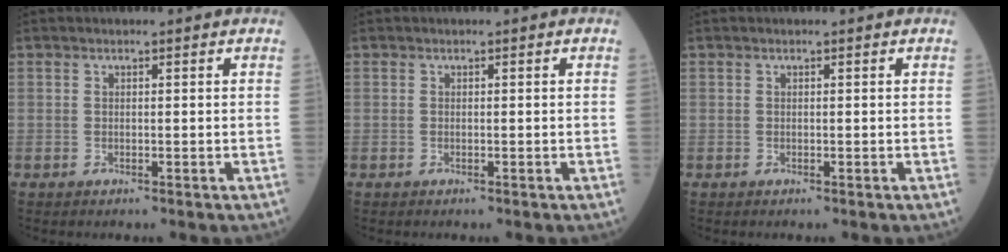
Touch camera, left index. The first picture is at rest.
{"total": 0.0}
{"total": 0.0}